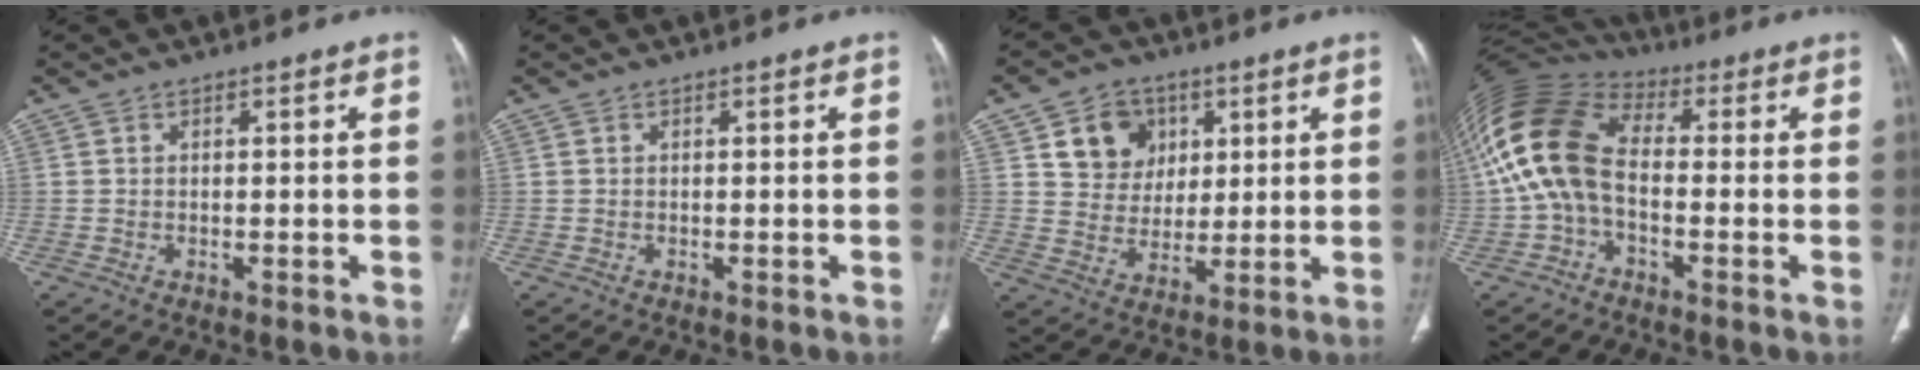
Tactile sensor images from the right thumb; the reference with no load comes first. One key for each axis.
{"total": 0.0}
{"total": 10.0, "fx": 4.0, "fy": 8.4, "fz": 3.6, "tx": -0.020, "ty": -0.014, "tz": 0.072}
{"total": 15.0, "fx": -0.9, "fy": 9.1, "fz": 11.8, "tx": -0.244, "ty": 0.038, "tz": -0.029}